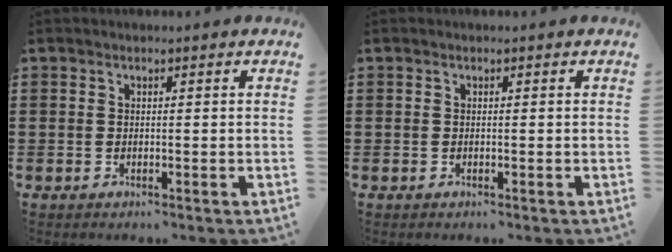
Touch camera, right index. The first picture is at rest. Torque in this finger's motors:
{"motor_torque": [-0.01, 0.01, 0.00, 0.00]}